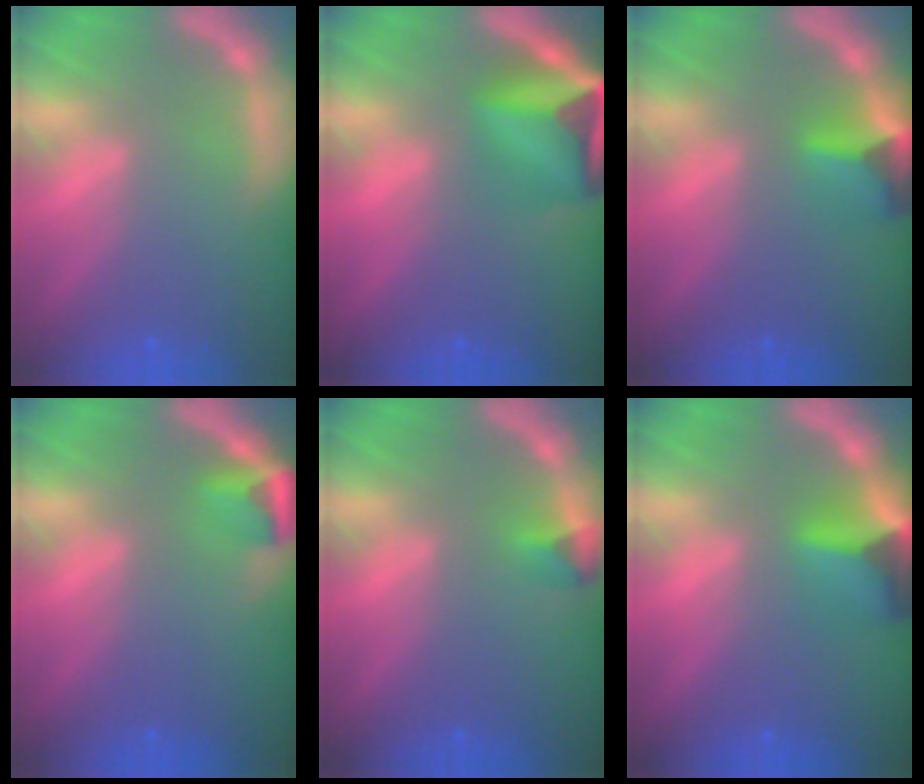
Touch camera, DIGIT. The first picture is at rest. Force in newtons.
{"total": 9.0}
{"total": 3.9}
{"total": 2.4}
{"total": 1.4}
{"total": 5.4}